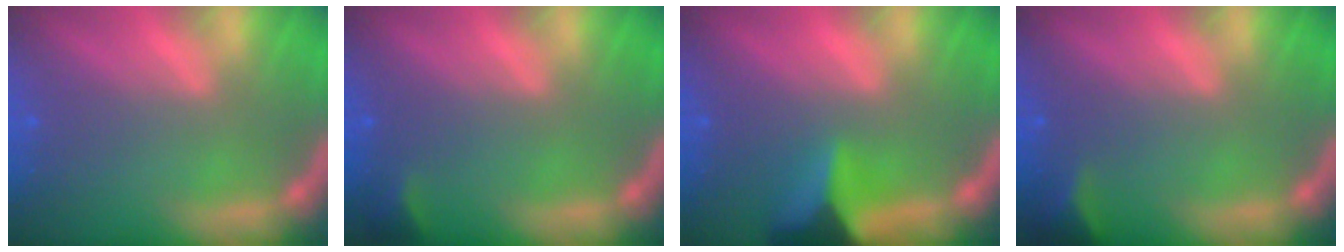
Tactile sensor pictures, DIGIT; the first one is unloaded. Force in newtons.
{"total": 1.4}
{"total": 6.0}
{"total": 2.4}